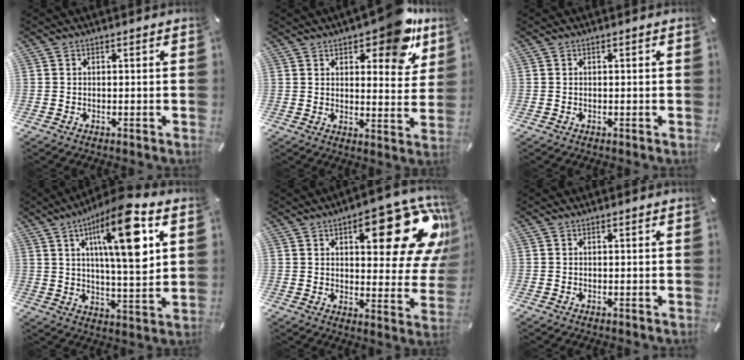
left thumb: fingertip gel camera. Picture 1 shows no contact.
{"total": 13.1, "force": [9.0, 5.2, 7.9], "torque": [-0.087, -0.059, 0.151]}
{"total": 0.0}
{"total": 17.4, "force": [7.1, 4.9, 15.1], "torque": [-0.234, -0.019, 0.105]}
{"total": 22.9, "force": [10.2, 10.1, 17.8], "torque": [-0.204, -0.069, 0.157]}
{"total": 0.0}